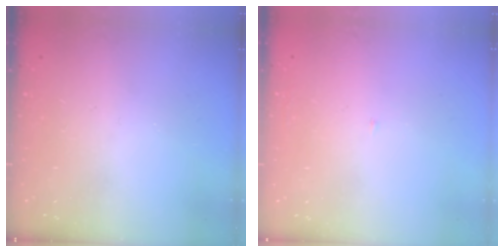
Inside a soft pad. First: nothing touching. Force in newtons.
{"total": 2.0, "press": 2.0, "slide": 0.2}